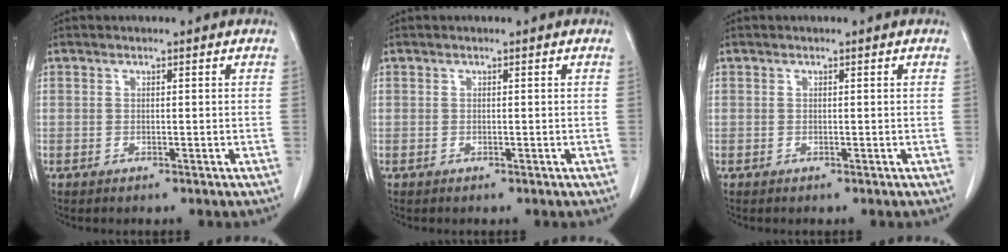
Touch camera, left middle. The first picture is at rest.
{"total": 0.0}
{"total": 0.0}